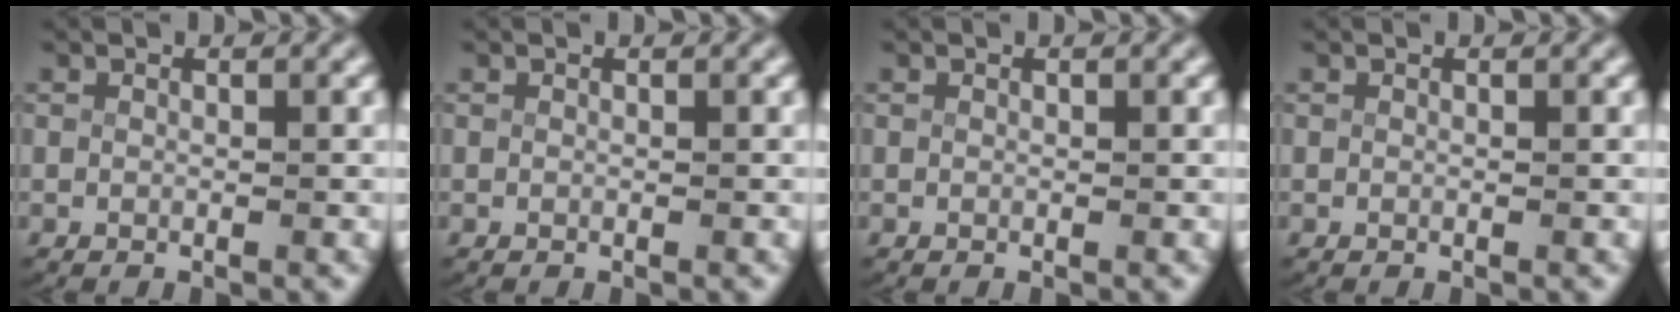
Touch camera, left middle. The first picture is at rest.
{"total": 0.0}
{"total": 0.0}
{"total": 0.0}